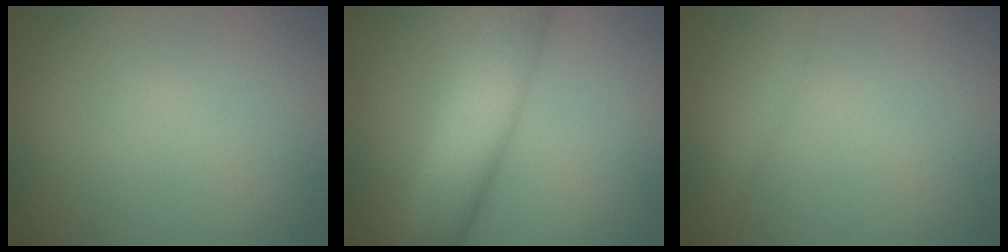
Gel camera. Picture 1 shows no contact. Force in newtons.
{"total": 7.6, "press": 7.6, "slide": 0.1}
{"total": 1.3, "press": 1.3, "slide": 0.1}